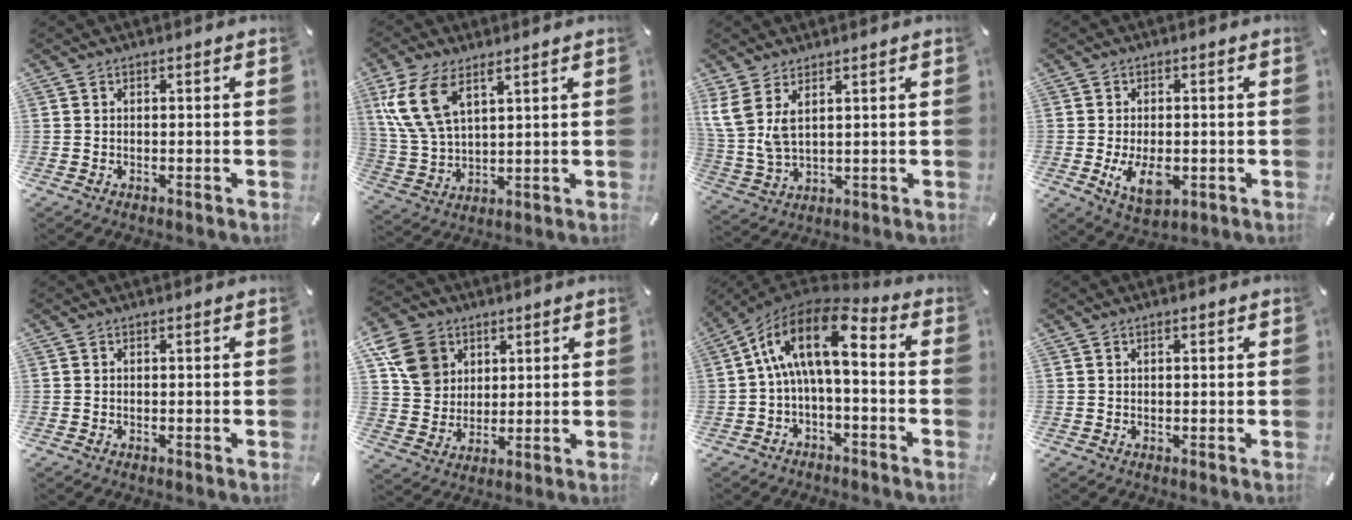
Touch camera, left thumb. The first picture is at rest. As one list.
[{"total": 11.2, "force": [6.1, 5.8, 7.5], "torque": [-0.185, -0.014, 0.112]}, {"total": 7.3, "force": [4.0, 3.2, 5.2], "torque": [-0.137, -0.020, 0.071]}, {"total": 7.8, "force": [-1.7, 4.5, 6.1], "torque": [-0.124, -0.010, -0.033]}, {"total": 0.0}, {"total": 11.1, "force": [4.6, 9.3, 3.8], "torque": [-0.078, -0.011, 0.094]}, {"total": 15.6, "force": [2.0, 7.3, 13.7], "torque": [-0.270, 0.000, 0.030]}, {"total": 0.9, "force": [0.3, 0.3, 0.7], "torque": [-0.014, 0.003, 0.005]}]